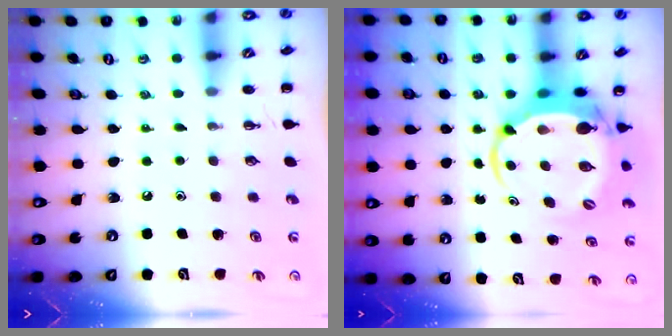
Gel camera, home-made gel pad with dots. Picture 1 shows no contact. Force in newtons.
{"total": 7.2, "press": 7.1, "slide": 1.3}